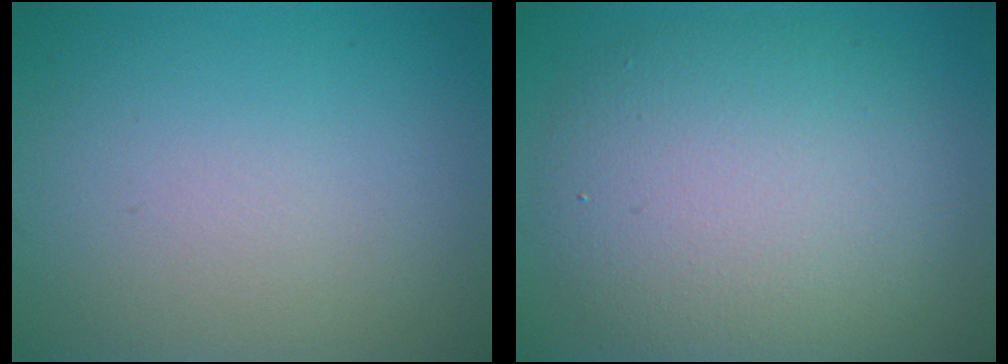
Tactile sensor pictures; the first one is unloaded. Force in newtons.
{"total": 8.3, "press": 8.3, "slide": 0.7}